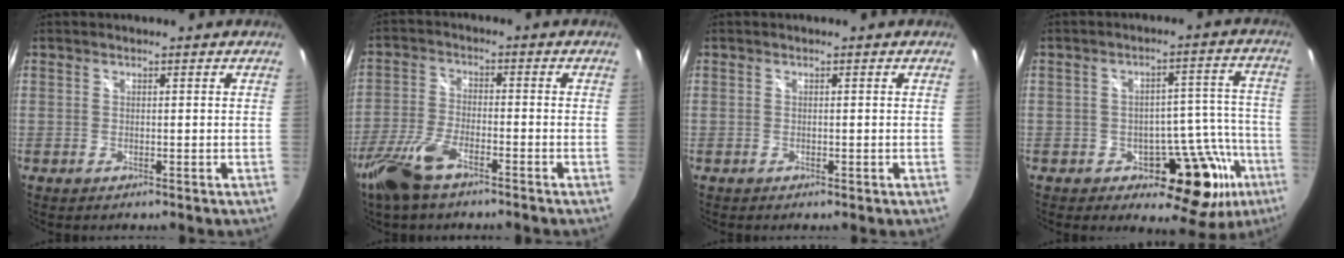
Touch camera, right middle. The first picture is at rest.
{"total": 9.7, "force": [-6.5, 3.1, 6.4], "torque": [-0.158, -0.013, -0.131]}
{"total": 0.0}
{"total": 13.5, "force": [-6.8, 8.5, 8.0], "torque": [-0.087, 0.027, -0.072]}